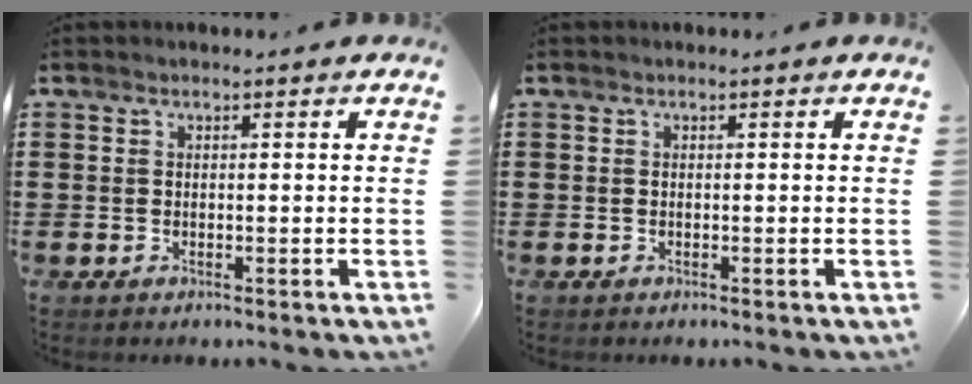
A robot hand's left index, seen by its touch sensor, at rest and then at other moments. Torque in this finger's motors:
{"motor_torque": [0.00, 0.00, 0.02, -0.01]}